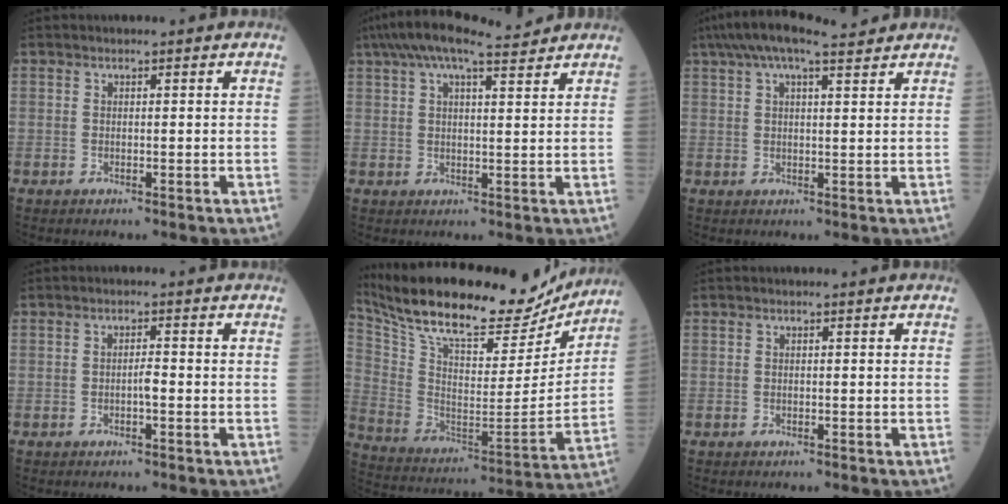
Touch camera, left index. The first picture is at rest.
{"total": 11.1, "force": [9.2, 1.7, 5.9], "torque": [-0.113, 0.039, 0.144]}
{"total": 10.0, "force": [8.1, 1.5, 5.6], "torque": [-0.104, 0.043, 0.127]}
{"total": 1.4, "force": [-0.5, 0.2, 1.3], "torque": [-0.023, 0.002, -0.009]}
{"total": 27.7, "force": [24.1, 7.0, 11.6], "torque": [-0.220, -0.008, 0.368]}
{"total": 0.0}